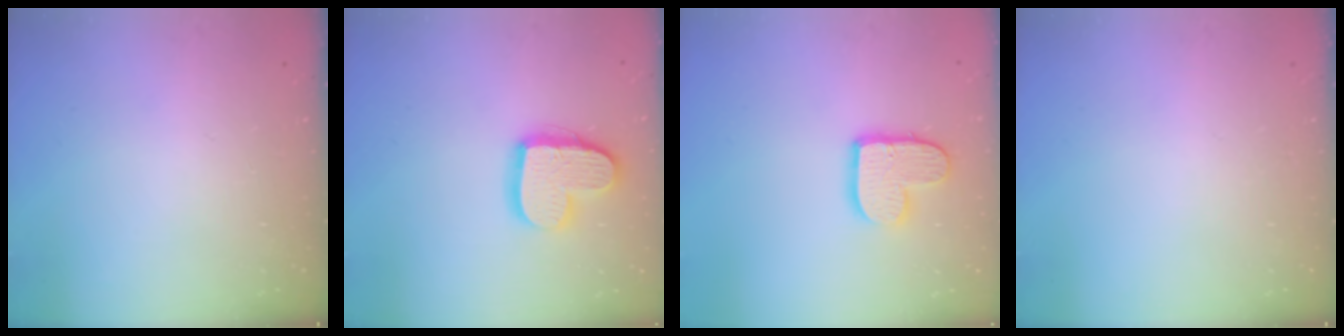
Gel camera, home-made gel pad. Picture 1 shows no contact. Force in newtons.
{"total": 14.9, "press": 14.8, "slide": 1.1}
{"total": 11.1, "press": 11.1, "slide": 0.5}
{"total": 0.0}